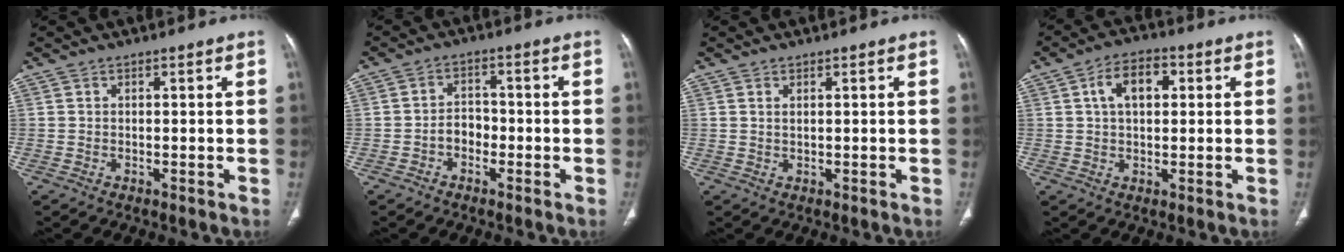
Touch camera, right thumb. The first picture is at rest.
{"total": 3.5, "force": [-1.5, 2.6, 1.8], "torque": [-0.017, 0.019, -0.031]}
{"total": 0.9, "force": [0.5, 0.3, 0.7], "torque": [-0.013, 0.000, 0.011]}
{"total": 7.5, "force": [1.9, 4.5, 5.6], "torque": [-0.086, 0.012, 0.028]}